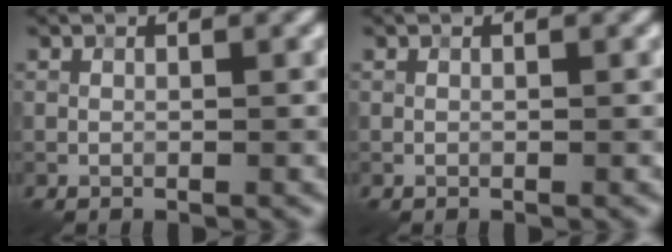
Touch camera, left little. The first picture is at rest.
{"total": 0.0}